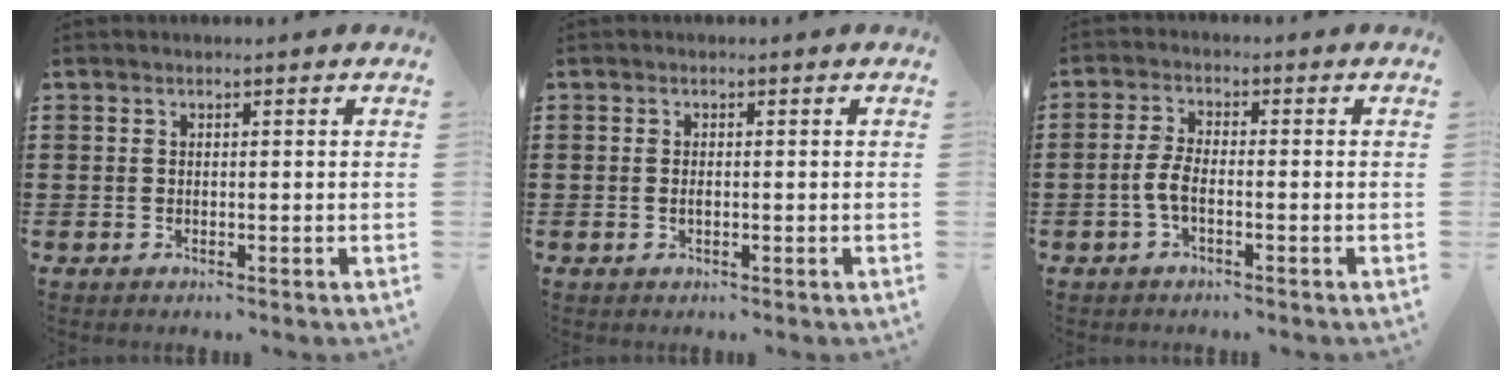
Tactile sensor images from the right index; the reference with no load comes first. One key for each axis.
{"total": 0.9, "fx": -0.2, "fy": 0.4, "fz": 0.8, "tx": -0.016, "ty": 0.000, "tz": -0.003}
{"total": 3.5, "fx": -1.2, "fy": 1.1, "fz": 3.1, "tx": -0.084, "ty": -0.007, "tz": -0.030}